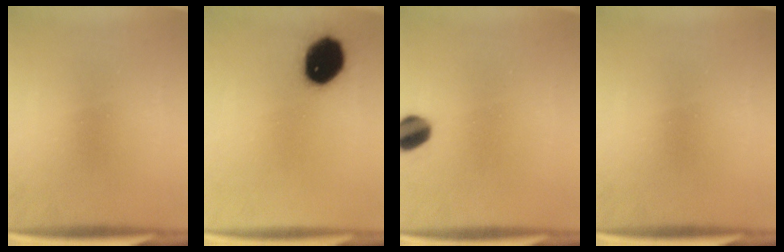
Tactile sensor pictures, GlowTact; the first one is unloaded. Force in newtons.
{"total": 14.0}
{"total": 6.3}
{"total": 0.0}